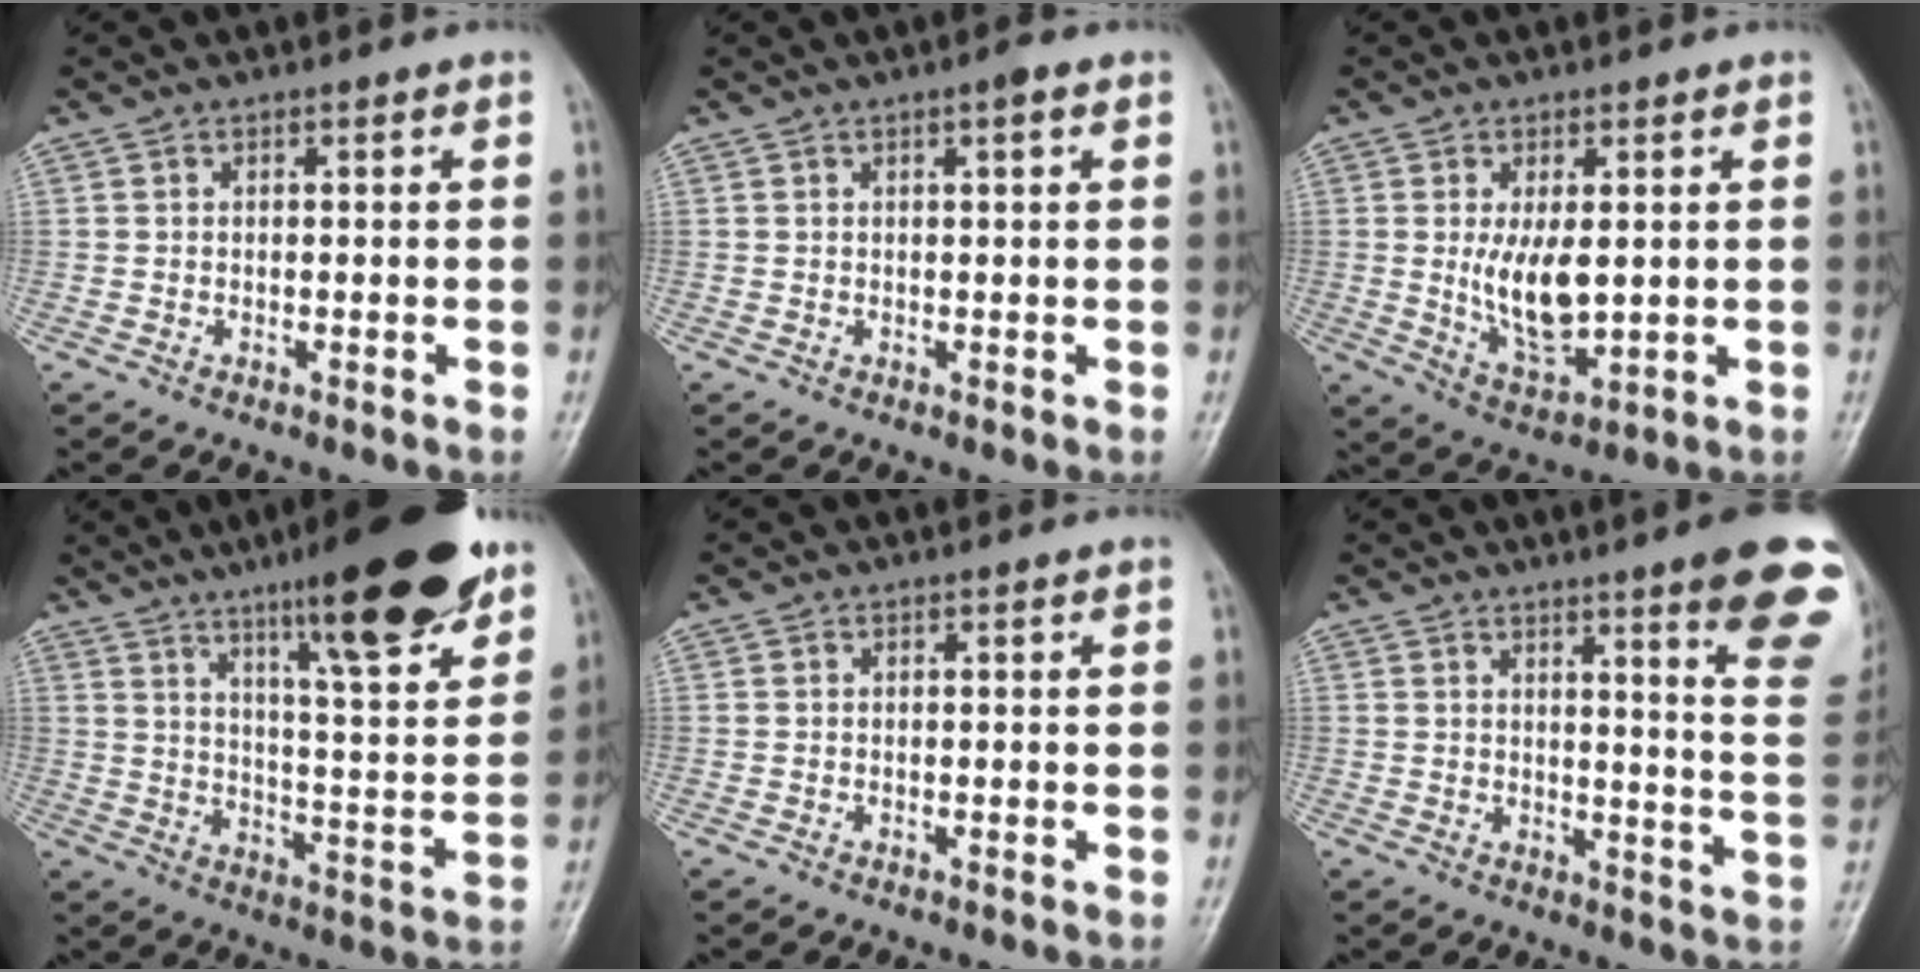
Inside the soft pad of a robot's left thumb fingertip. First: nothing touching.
{"total": 1.6, "force": [0.9, 0.3, 1.3], "torque": [-0.019, 0.000, 0.010]}
{"total": 8.4, "force": [0.6, 4.0, 7.3], "torque": [-0.119, -0.023, 0.025]}
{"total": 20.6, "force": [13.4, 3.9, 15.2], "torque": [-0.190, -0.061, 0.203]}
{"total": 0.0}
{"total": 15.9, "force": [9.5, 1.7, 12.6], "torque": [-0.127, -0.051, 0.103]}